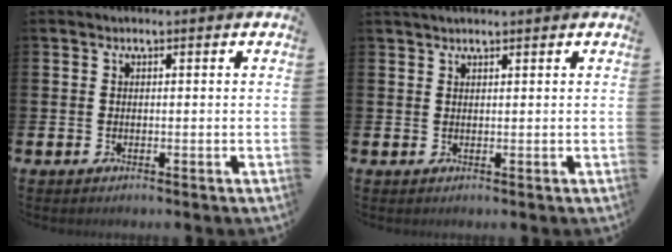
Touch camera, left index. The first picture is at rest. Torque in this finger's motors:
{"motor_torque": [0.68, -1.22, 0.53, 0.11]}